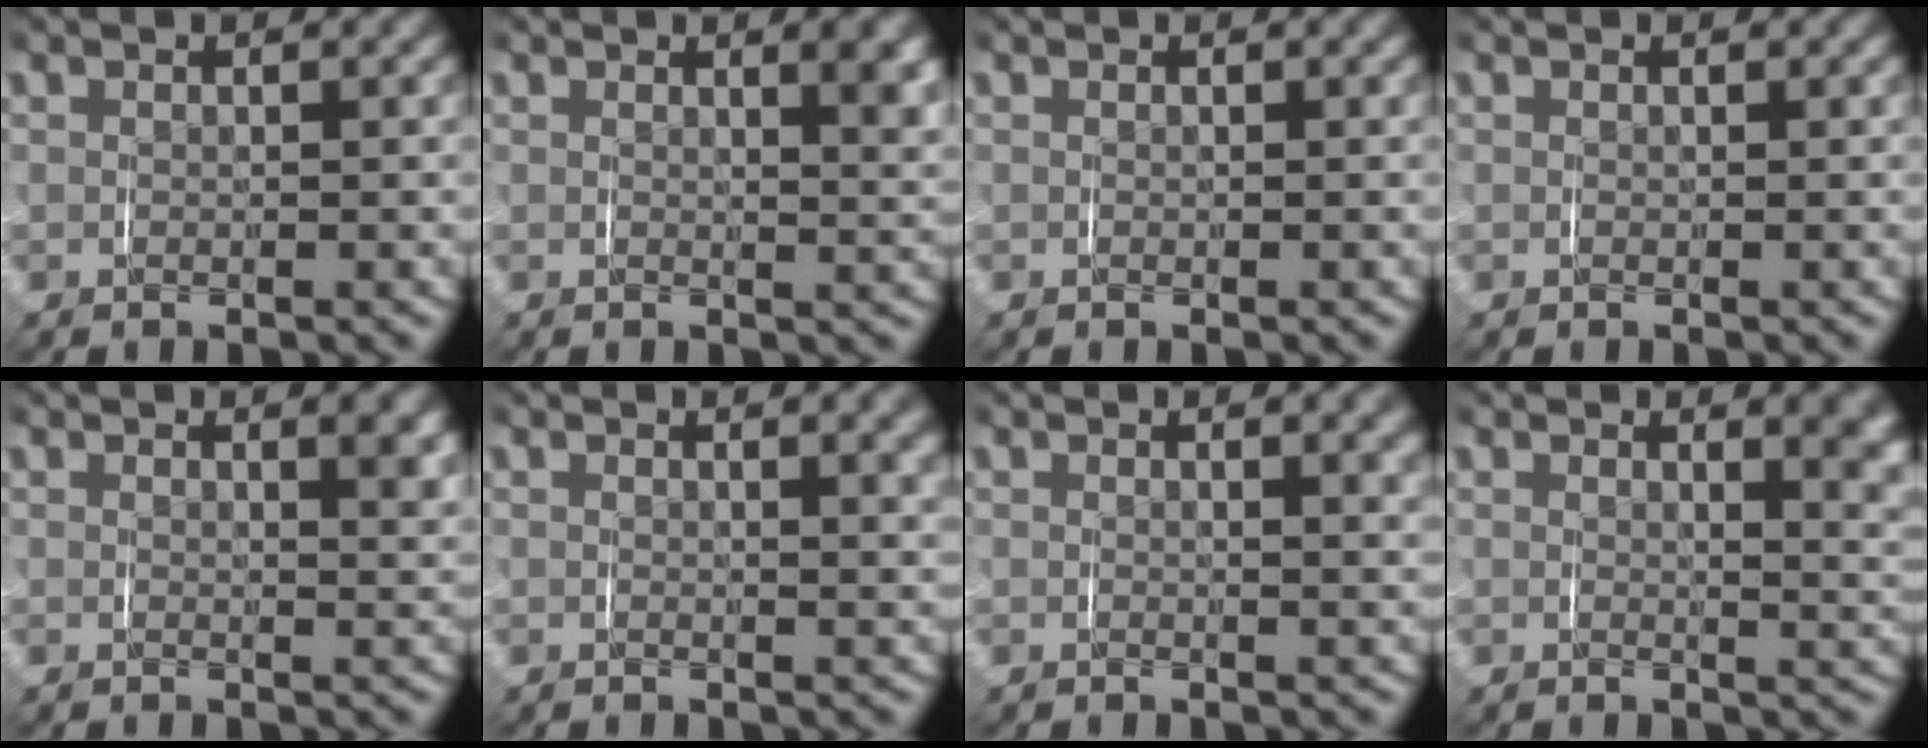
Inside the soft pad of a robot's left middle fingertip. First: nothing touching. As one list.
[{"total": 2.6, "force": [1.4, 0.5, 2.1], "torque": [-0.019, -0.001, 0.020]}, {"total": 0.0}, {"total": 0.0}, {"total": 2.0, "force": [1.2, 0.3, 1.6], "torque": [-0.015, -0.001, 0.018]}, {"total": 2.3, "force": [1.4, 0.4, 1.7], "torque": [-0.013, 0.008, 0.017]}, {"total": 1.9, "force": [1.2, 0.3, 1.5], "torque": [-0.011, 0.007, 0.015]}, {"total": 4.3, "force": [2.3, 1.3, 3.4], "torque": [-0.028, 0.001, 0.030]}]